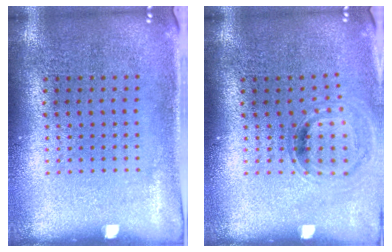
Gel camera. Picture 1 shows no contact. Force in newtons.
{"total": 0.9, "press": 0.9, "slide": 0.2}